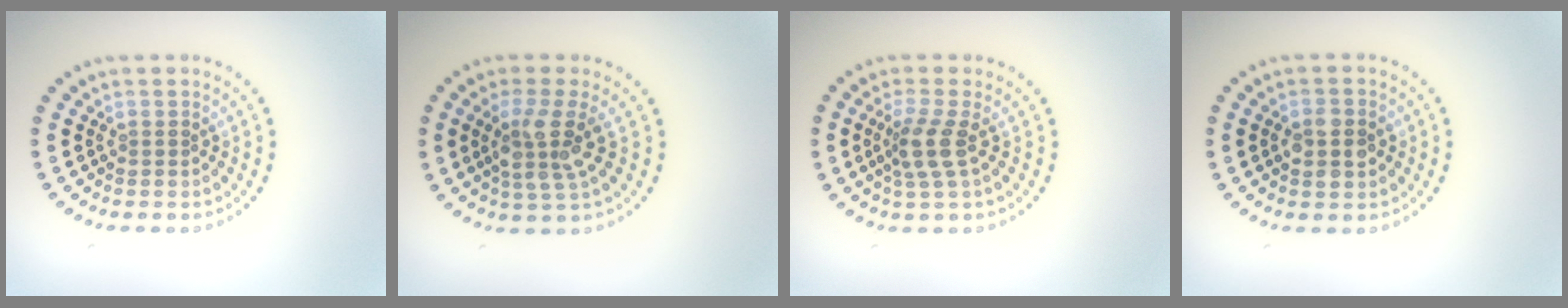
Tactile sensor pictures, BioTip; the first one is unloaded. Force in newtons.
{"total": 3.6, "press": 3.0, "slide": 2.0}
{"total": 2.8, "press": 2.1, "slide": 1.9}
{"total": 3.1, "press": 3.1, "slide": 0.1}